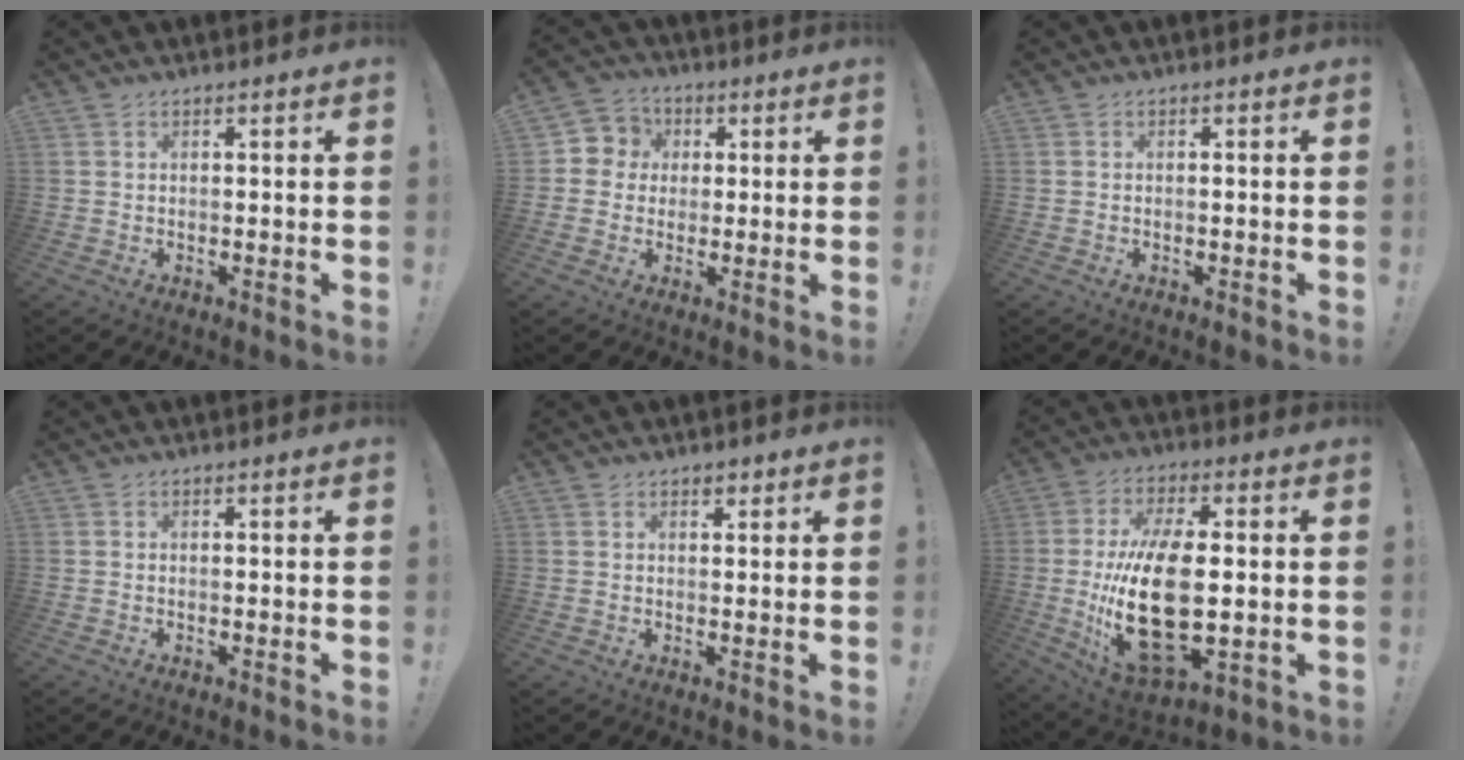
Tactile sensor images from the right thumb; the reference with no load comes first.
{"total": 6.6, "force": [0.0, 6.5, 1.3], "torque": [-0.015, 0.009, 0.004]}
{"total": 0.0}
{"total": 0.0}
{"total": 1.4, "force": [1.0, 0.9, 0.4], "torque": [0.003, -0.006, 0.016]}
{"total": 22.4, "force": [-0.9, 10.9, 19.5], "torque": [-0.384, -0.013, -0.010]}